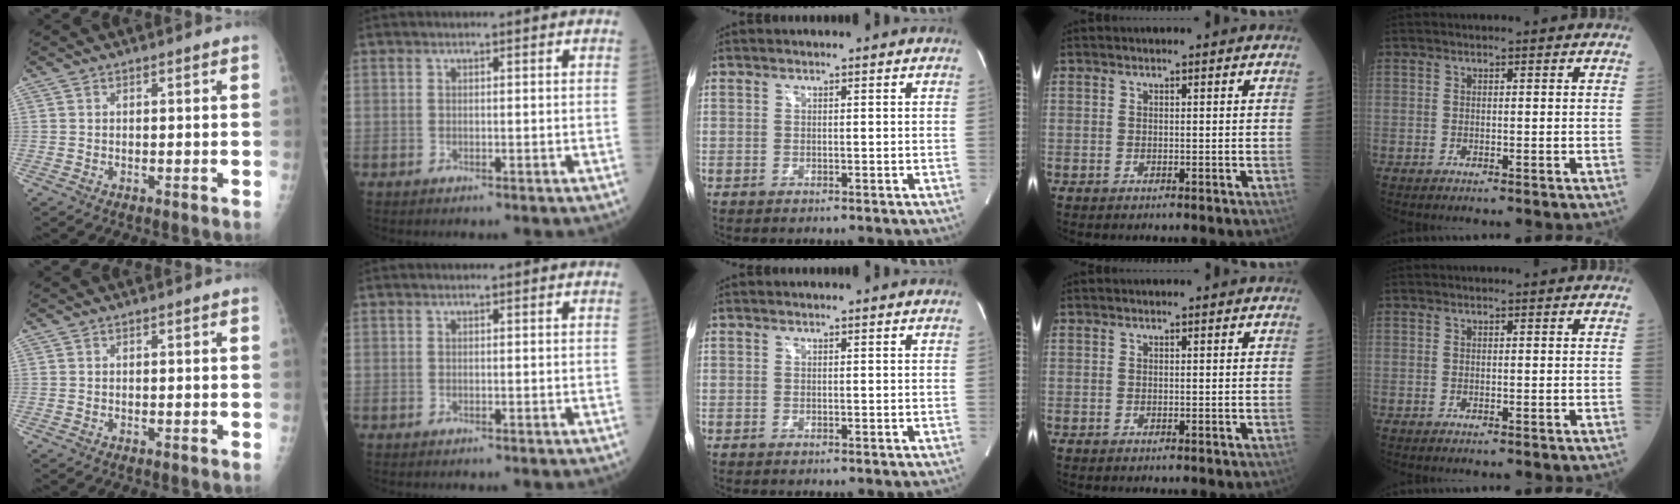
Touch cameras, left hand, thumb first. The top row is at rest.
{}